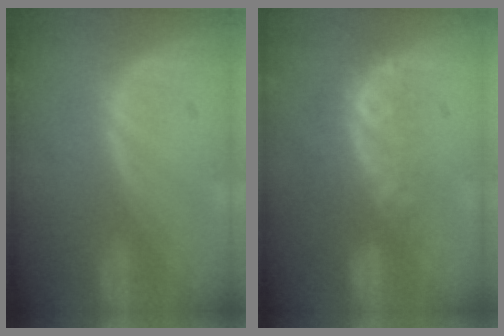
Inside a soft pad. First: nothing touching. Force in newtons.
{"total": 8.2, "press": 7.0, "slide": 4.3}